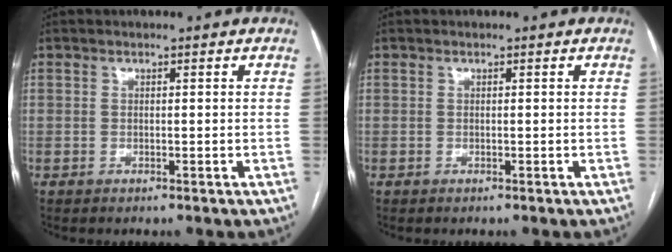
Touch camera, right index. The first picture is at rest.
{"total": 0.0}